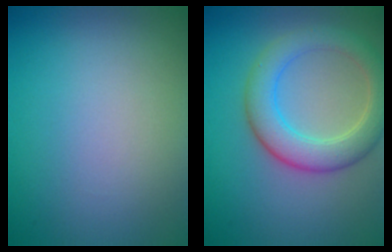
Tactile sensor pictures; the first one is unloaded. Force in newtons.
{"total": 5.3, "press": 5.3, "slide": 0.4}